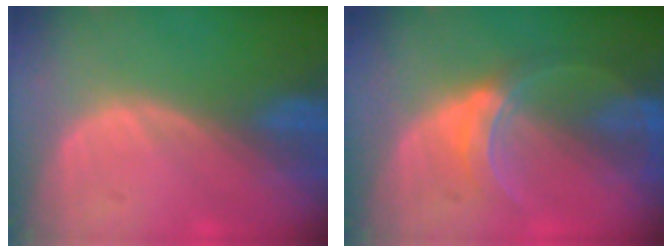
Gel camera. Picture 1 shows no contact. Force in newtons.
{"total": 6.0, "press": 5.5, "slide": 2.3}